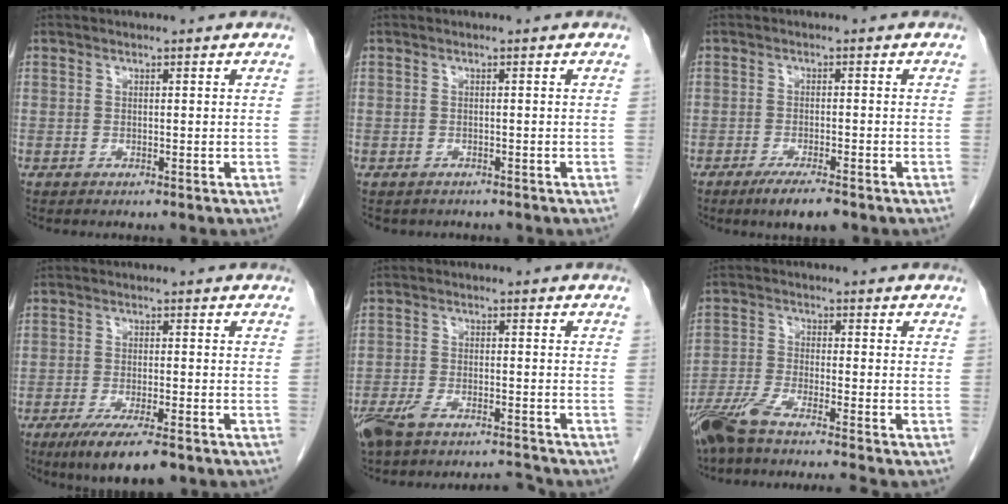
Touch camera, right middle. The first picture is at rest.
{"total": 2.7, "force": [-2.3, 1.3, 0.4], "torque": [-0.013, -0.002, -0.030]}
{"total": 4.6, "force": [-3.3, 0.5, 3.3], "torque": [-0.059, -0.011, -0.053]}
{"total": 8.7, "force": [-5.9, 1.4, 6.2], "torque": [-0.098, -0.020, -0.091]}
{"total": 7.6, "force": [-6.9, 1.0, 3.1], "torque": [-0.062, 0.003, -0.121]}
{"total": 9.5, "force": [-8.1, -0.9, 4.9], "torque": [-0.082, -0.026, -0.142]}